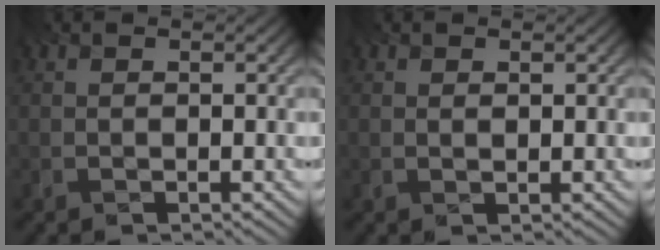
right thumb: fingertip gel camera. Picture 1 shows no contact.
{"total": 0.0}